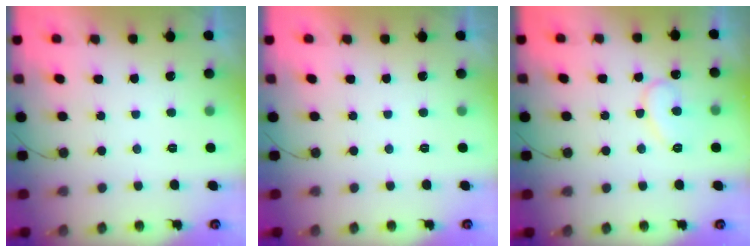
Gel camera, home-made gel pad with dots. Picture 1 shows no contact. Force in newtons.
{"total": 1.7, "press": 1.7, "slide": 0.1}
{"total": 9.4, "press": 9.3, "slide": 0.8}